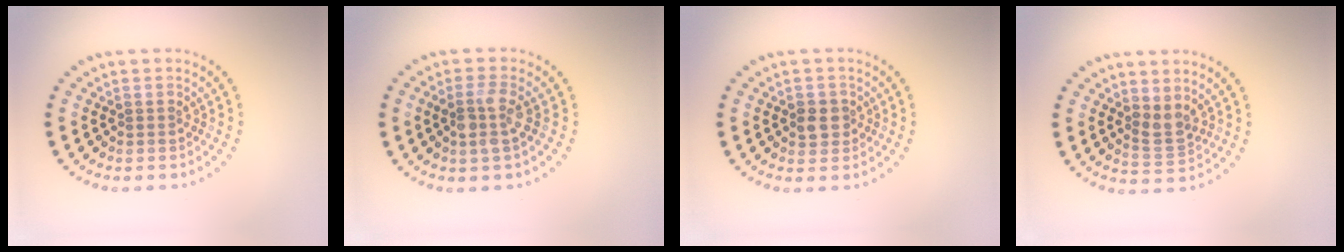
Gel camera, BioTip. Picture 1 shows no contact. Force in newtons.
{"total": 2.6, "press": 2.2, "slide": 1.3}
{"total": 2.0, "press": 1.9, "slide": 0.6}
{"total": 2.0, "press": 1.6, "slide": 1.1}